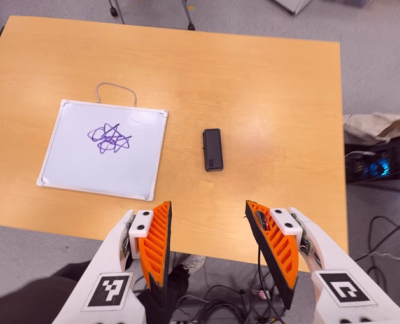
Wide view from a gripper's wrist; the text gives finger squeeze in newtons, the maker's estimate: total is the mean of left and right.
{"total": 0.0}